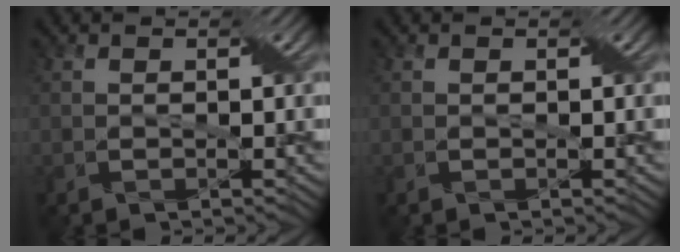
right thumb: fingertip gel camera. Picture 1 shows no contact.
{"total": 0.0}